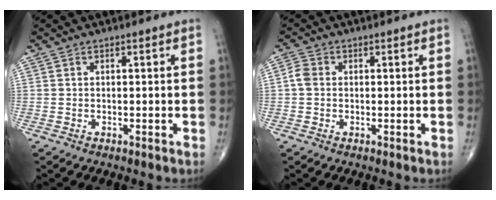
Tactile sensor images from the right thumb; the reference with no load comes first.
{"total": 2.5, "force": [0.0, 2.0, 1.4], "torque": [-0.027, 0.008, -0.006]}